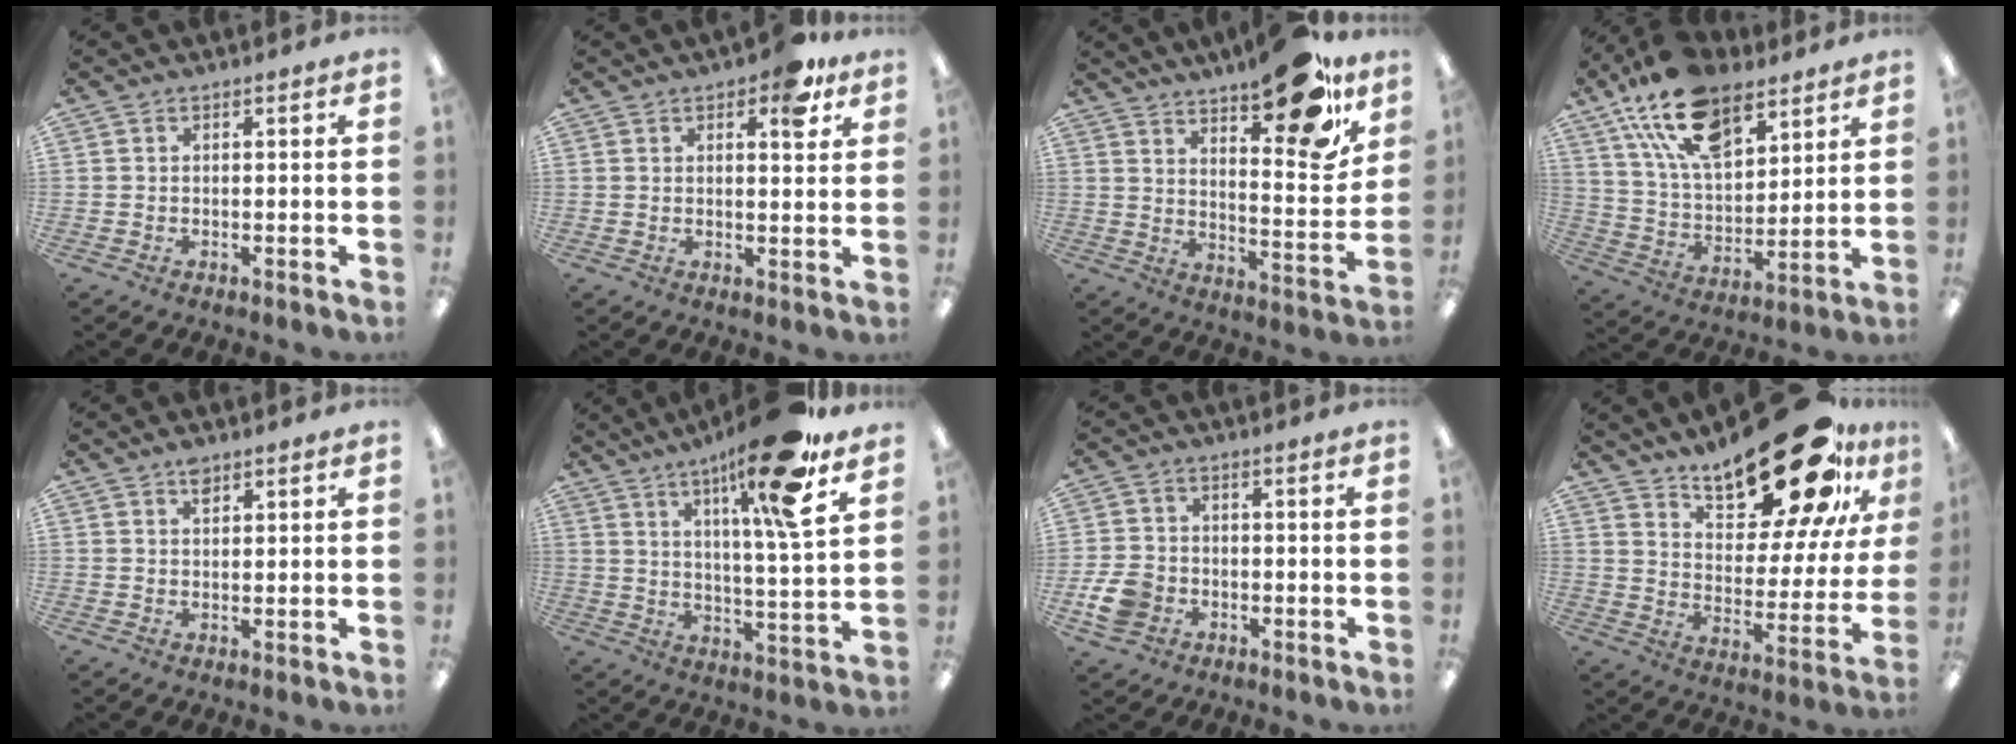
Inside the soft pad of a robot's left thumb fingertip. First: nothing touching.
{"total": 7.1, "force": [4.2, 3.0, 4.9], "torque": [-0.058, -0.015, 0.067]}
{"total": 18.4, "force": [13.1, 6.2, 11.3], "torque": [-0.147, -0.088, 0.212]}
{"total": 19.6, "force": [12.2, 10.2, 11.4], "torque": [-0.205, -0.046, 0.220]}
{"total": 2.2, "force": [1.6, 1.0, 1.1], "torque": [-0.018, -0.004, 0.028]}
{"total": 17.4, "force": [11.4, 1.5, 13.0], "torque": [-0.213, -0.056, 0.167]}
{"total": 7.3, "force": [-2.7, 5.6, 3.8], "torque": [-0.083, 0.009, -0.052]}
{"total": 26.5, "force": [18.9, 9.5, 16.0], "torque": [-0.232, -0.118, 0.309]}